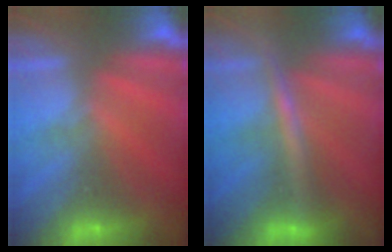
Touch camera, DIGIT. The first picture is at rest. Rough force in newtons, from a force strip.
{"total": 2.4}